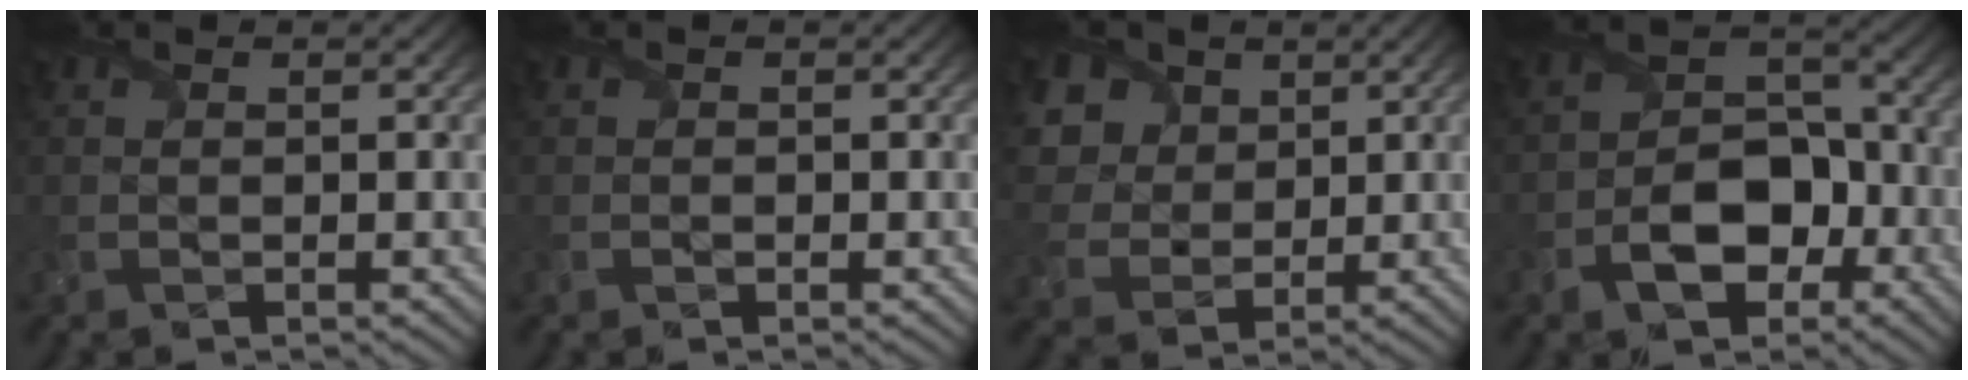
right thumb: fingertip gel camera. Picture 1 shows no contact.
{"total": 0.6, "force": [-0.3, 0.4, 0.3], "torque": [-0.005, -0.005, -0.004]}
{"total": 9.4, "force": [4.2, 7.1, 4.4], "torque": [-0.156, 0.013, 0.089]}
{"total": 7.7, "force": [-3.5, 4.8, 4.9], "torque": [-0.083, -0.002, -0.066]}